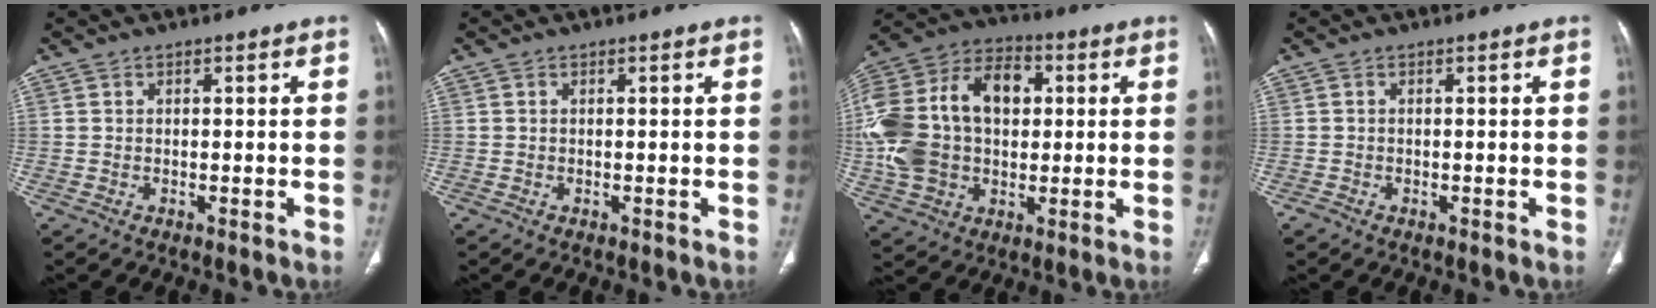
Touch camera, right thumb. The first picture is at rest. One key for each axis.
{"total": 0.6, "fx": -0.3, "fy": 0.3, "fz": 0.5, "tx": -0.015, "ty": -0.003, "tz": -0.007}
{"total": 24.1, "fx": 2.3, "fy": 16.5, "fz": 17.5, "tx": -0.359, "ty": 0.024, "tz": 0.043}
{"total": 0.6, "fx": -0.4, "fy": 0.5, "fz": 0.2, "tx": -0.002, "ty": 0.001, "tz": -0.010}